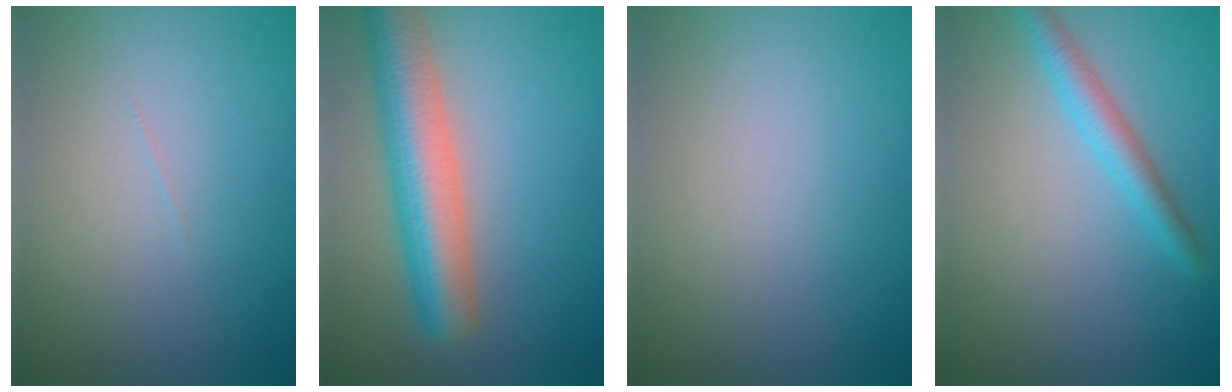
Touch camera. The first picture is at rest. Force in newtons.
{"total": 8.0, "press": 8.0, "slide": 0.5}
{"total": 0.0}
{"total": 2.9, "press": 2.9, "slide": 0.2}